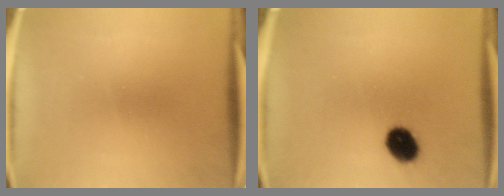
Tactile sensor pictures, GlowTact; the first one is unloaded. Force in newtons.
{"total": 7.2}